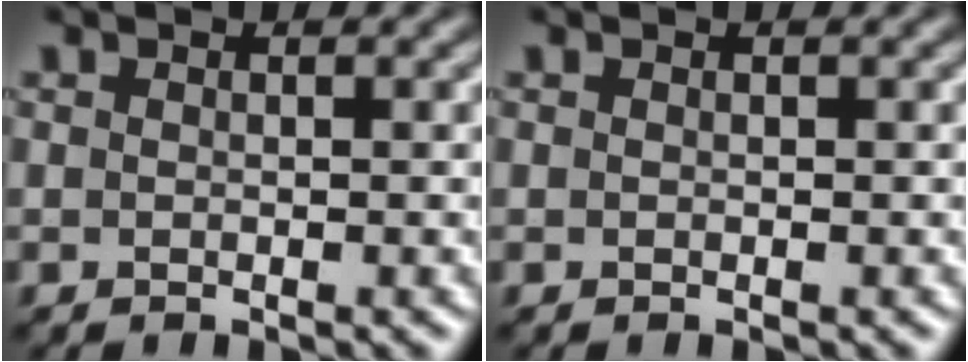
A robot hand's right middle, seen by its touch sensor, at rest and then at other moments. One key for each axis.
{"total": 0.0}